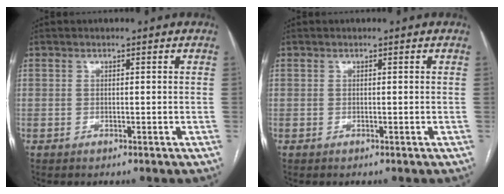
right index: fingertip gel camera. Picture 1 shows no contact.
{"total": 0.0}